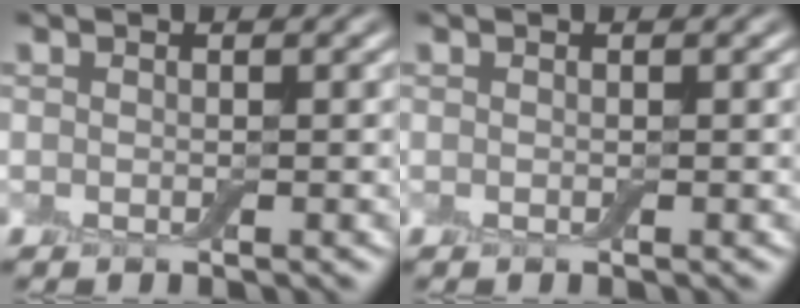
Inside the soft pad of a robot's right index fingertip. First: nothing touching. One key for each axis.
{"total": 0.0}